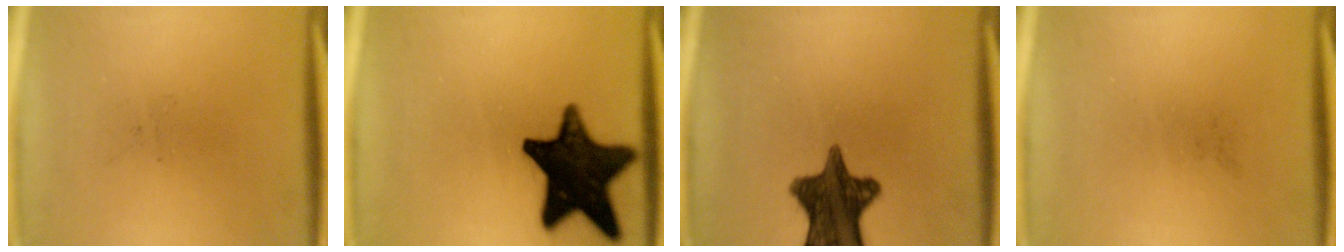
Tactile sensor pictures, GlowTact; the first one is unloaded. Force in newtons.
{"total": 17.5}
{"total": 12.3}
{"total": 0.0}